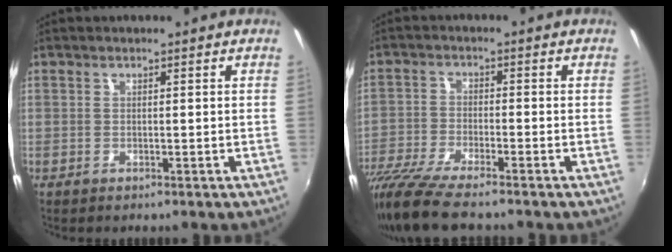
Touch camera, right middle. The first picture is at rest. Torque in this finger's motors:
{"motor_torque": [1.11, -1.03, 0.26, 0.18]}